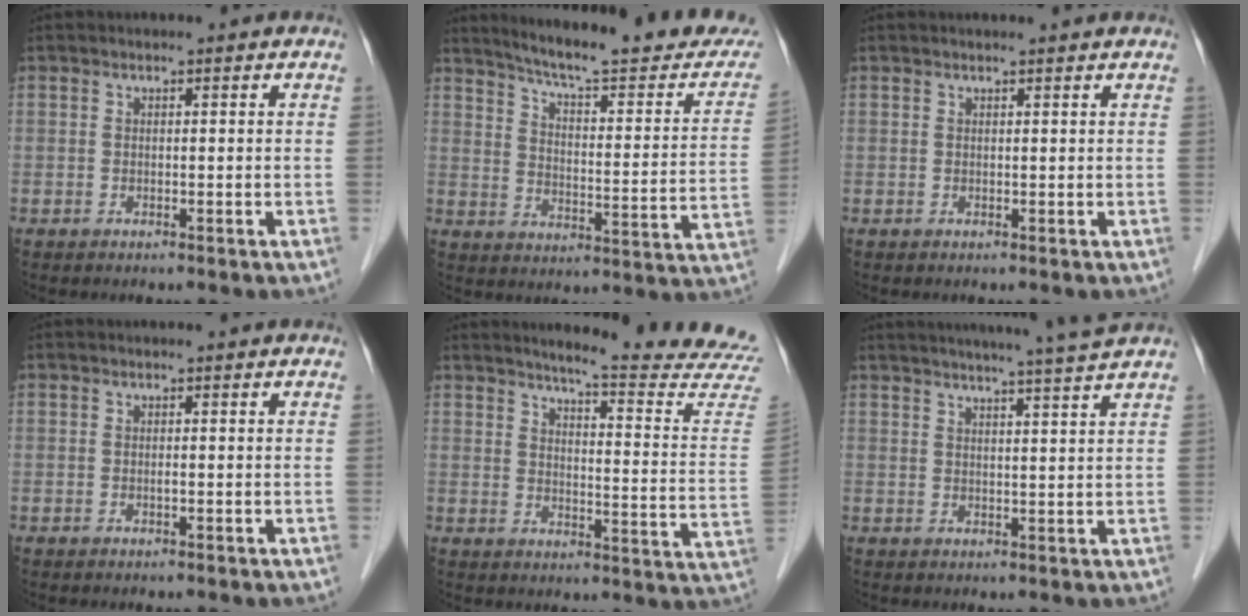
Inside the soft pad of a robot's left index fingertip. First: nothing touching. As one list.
[{"total": 21.5, "force": [19.2, 1.9, 9.4], "torque": [-0.126, -0.063, 0.244]}, {"total": 1.2, "force": [1.0, -0.3, 0.5], "torque": [-0.009, 0.001, 0.012]}, {"total": 0.8, "force": [-0.8, -0.1, 0.2], "torque": [-0.004, -0.006, -0.013]}, {"total": 18.8, "force": [17.7, -1.1, 6.2], "torque": [-0.083, -0.133, 0.195]}, {"total": 9.1, "force": [8.0, -1.9, 3.9], "torque": [-0.059, -0.013, 0.098]}]